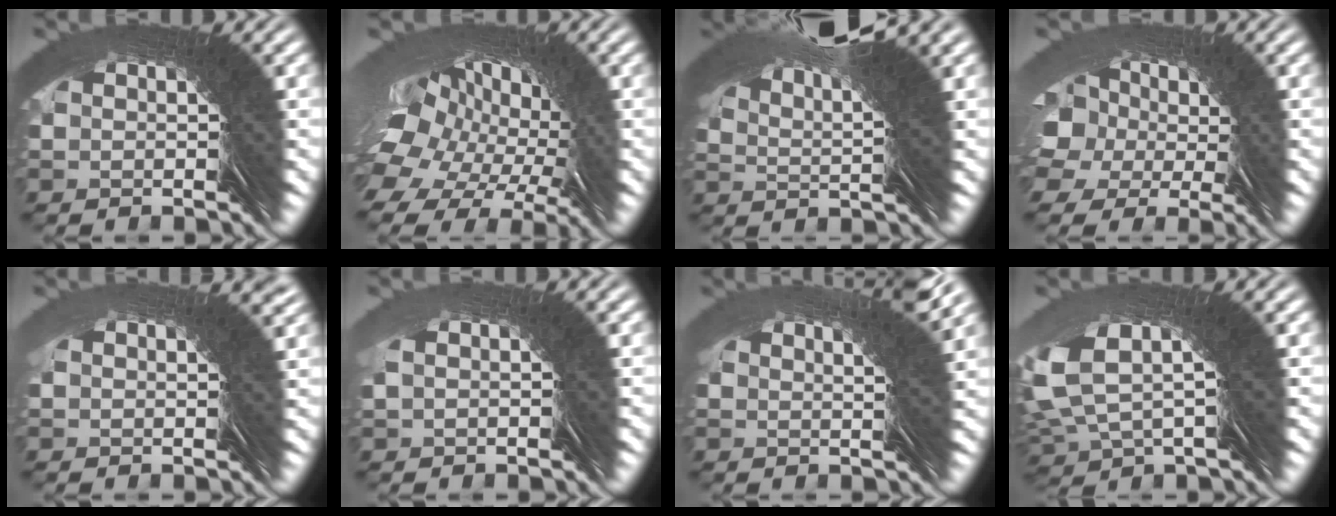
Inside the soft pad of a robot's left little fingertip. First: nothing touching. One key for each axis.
{"total": 7.7, "fx": 1.7, "fy": 5.8, "fz": 4.9, "tx": -0.057, "ty": 0.007, "tz": 0.016}
{"total": 7.2, "fx": 5.7, "fy": -2.6, "fz": 3.7, "tx": -0.067, "ty": 0.058, "tz": 0.081}
{"total": 6.4, "fx": 3.7, "fy": 4.2, "fz": 3.1, "tx": -0.059, "ty": 0.013, "tz": 0.046}
{"total": 3.3, "fx": 0.4, "fy": -2.9, "fz": -1.7, "tx": 0.045, "ty": 0.018, "tz": 0.008}
{"total": 2.1, "fx": 0.8, "fy": -1.6, "fz": -1.0, "tx": 0.025, "ty": 0.018, "tz": 0.009}
{"total": 5.7, "fx": 2.3, "fy": -5.0, "fz": -1.5, "tx": 0.054, "ty": 0.049, "tz": 0.026}
{"total": 3.4, "fx": 2.6, "fy": 1.1, "fz": 1.9, "tx": -0.053, "ty": 0.023, "tz": 0.031}